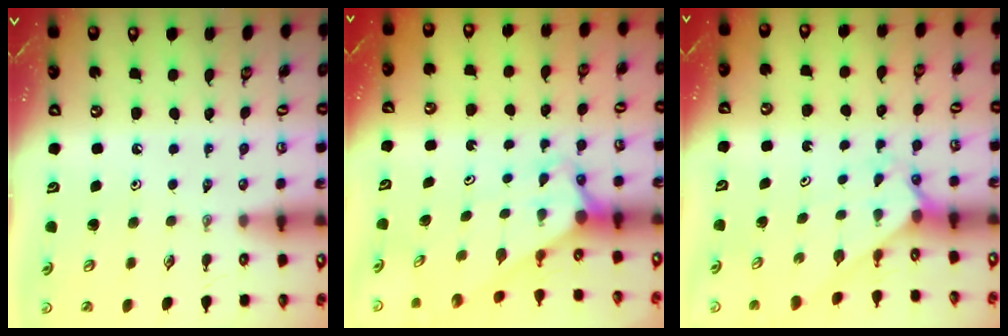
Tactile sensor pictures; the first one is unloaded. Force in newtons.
{"total": 2.6, "press": 2.6, "slide": 0.0}
{"total": 2.1, "press": 2.1, "slide": 0.3}